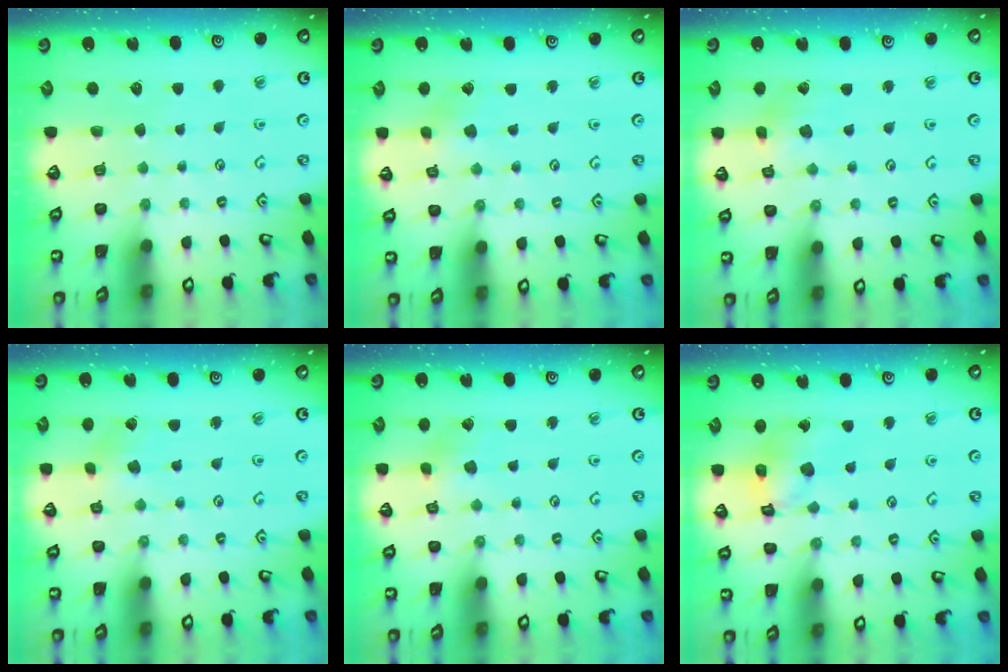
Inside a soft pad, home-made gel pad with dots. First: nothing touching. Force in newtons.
{"total": 1.8, "press": 1.8, "slide": 0.1}
{"total": 2.2, "press": 2.2, "slide": 0.4}
{"total": 1.2, "press": 1.2, "slide": 0.2}
{"total": 3.1, "press": 3.0, "slide": 0.3}
{"total": 12.2, "press": 12.1, "slide": 1.4}